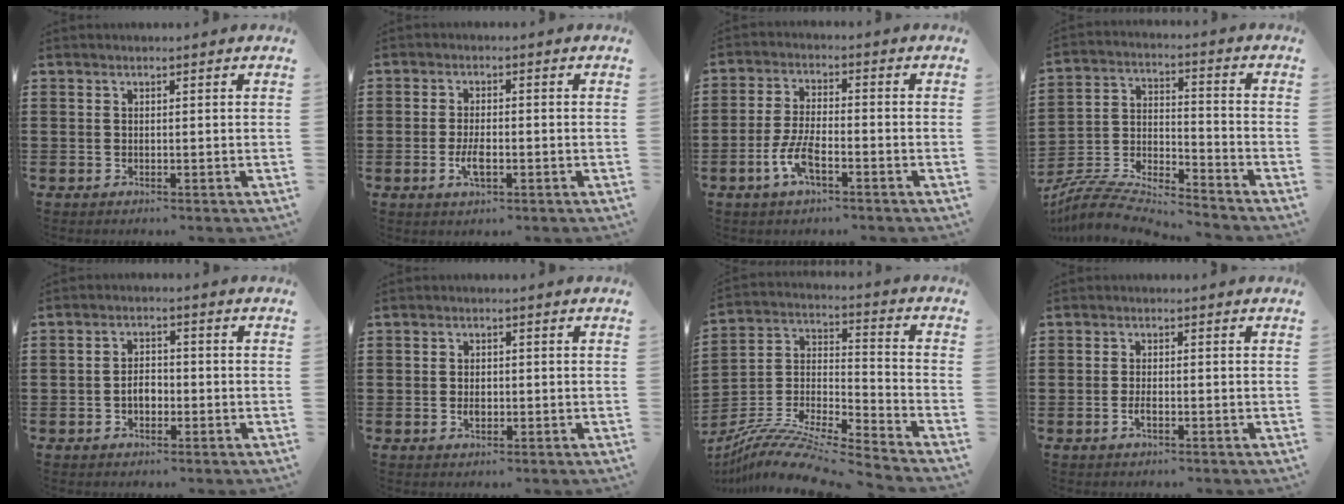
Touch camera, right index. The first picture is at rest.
{"total": 3.5, "force": [-1.1, 1.3, 3.0], "torque": [-0.070, -0.007, -0.021]}
{"total": 6.0, "force": [-2.8, 1.8, 5.0], "torque": [-0.116, -0.009, -0.056]}
{"total": 6.4, "force": [-6.1, 1.0, 1.7], "torque": [-0.048, -0.009, -0.126]}
{"total": 3.0, "force": [-0.9, 1.7, 2.2], "torque": [-0.042, 0.005, -0.019]}
{"total": 1.7, "force": [-0.3, 0.9, 1.4], "torque": [-0.028, 0.000, -0.004]}
{"total": 10.6, "force": [-9.3, 1.3, 4.8], "torque": [-0.102, 0.008, -0.191]}
{"total": 1.3, "force": [-0.5, 0.2, 1.1], "torque": [-0.023, -0.007, -0.008]}